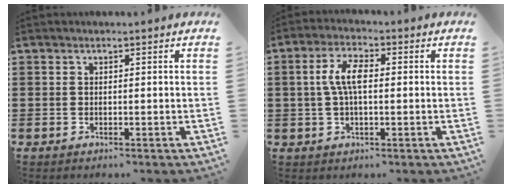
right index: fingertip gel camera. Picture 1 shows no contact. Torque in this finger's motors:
{"motor_torque": [0.94, -0.26, 0.40, 0.16]}